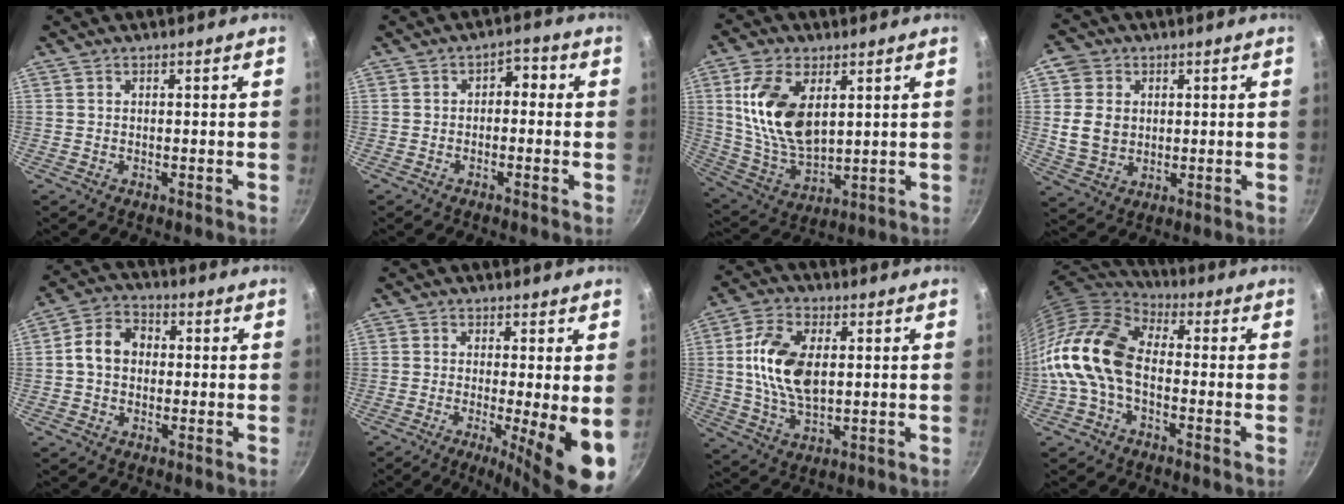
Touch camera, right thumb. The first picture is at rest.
{"total": 3.2, "force": [-0.4, 2.1, 2.4], "torque": [-0.017, 0.014, -0.015]}
{"total": 15.3, "force": [4.2, 8.6, 11.9], "torque": [-0.216, -0.024, 0.093]}
{"total": 8.5, "force": [1.0, 7.2, 4.4], "torque": [-0.052, -0.004, 0.019]}
{"total": 7.8, "force": [0.2, 6.1, 4.8], "torque": [-0.063, 0.021, -0.012]}
{"total": 11.2, "force": [-2.2, 1.8, 10.8], "torque": [-0.149, -0.015, -0.030]}
{"total": 12.7, "force": [1.6, 7.3, 10.2], "torque": [-0.184, 0.005, 0.028]}
{"total": 14.3, "force": [-2.6, 9.0, 10.8], "torque": [-0.197, 0.035, -0.073]}